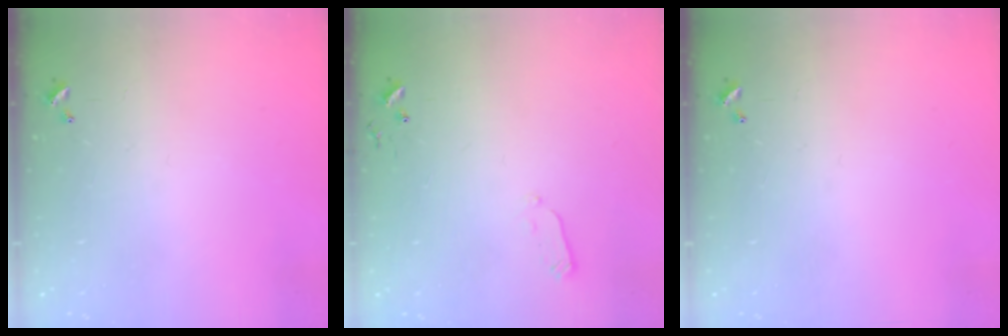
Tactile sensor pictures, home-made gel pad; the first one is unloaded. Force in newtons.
{"total": 4.0, "press": 3.9, "slide": 1.0}
{"total": 0.0}